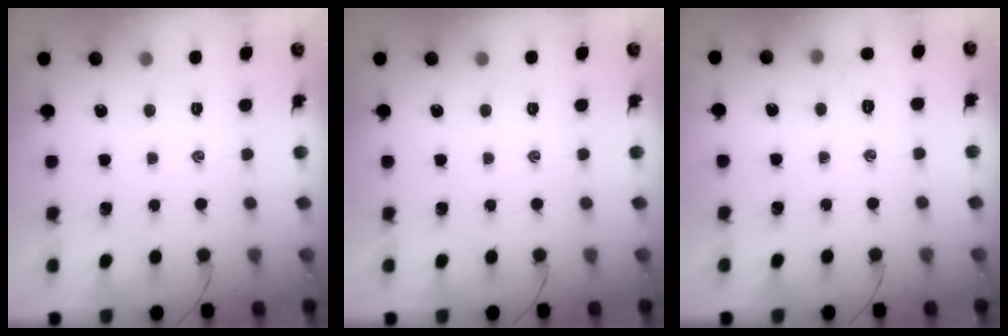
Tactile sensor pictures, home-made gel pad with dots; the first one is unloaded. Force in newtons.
{"total": 0.0}
{"total": 4.6, "press": 4.4, "slide": 1.2}